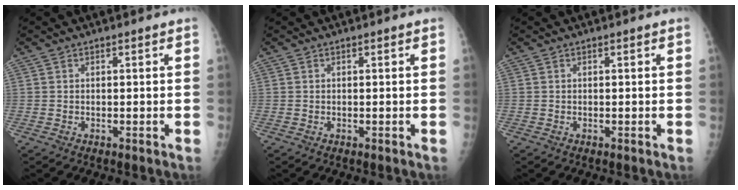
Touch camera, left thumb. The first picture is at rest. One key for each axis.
{"total": 0.0}
{"total": 0.0}